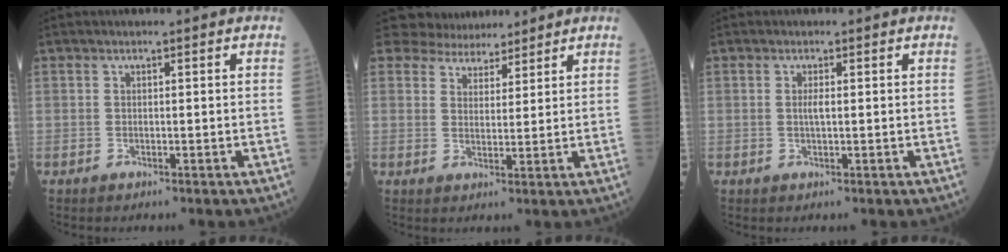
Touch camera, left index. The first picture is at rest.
{"total": 6.3, "force": [5.9, 2.1, 0.5], "torque": [-0.005, 0.009, 0.091]}
{"total": 1.1, "force": [0.0, 0.2, 1.1], "torque": [-0.022, -0.002, 0.000]}